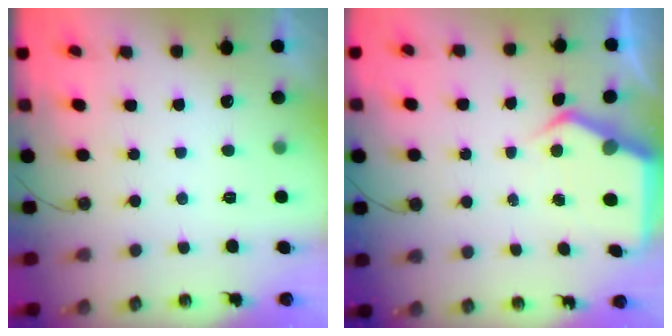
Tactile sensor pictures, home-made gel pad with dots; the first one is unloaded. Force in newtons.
{"total": 5.3, "press": 5.3, "slide": 0.5}